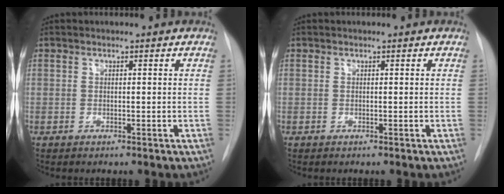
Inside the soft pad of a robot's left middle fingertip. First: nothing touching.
{"total": 0.0}